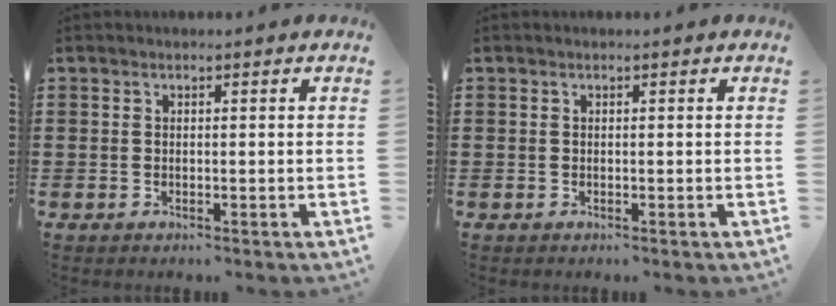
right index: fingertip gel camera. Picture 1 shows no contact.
{"total": 0.0}